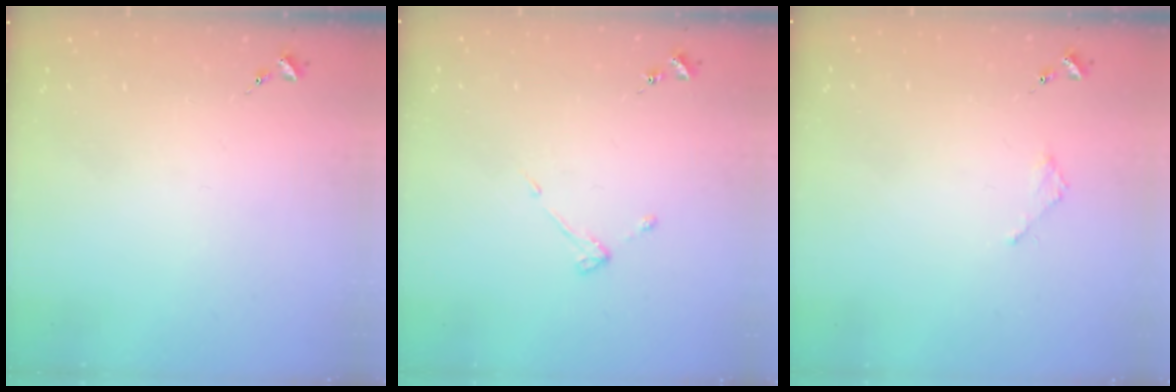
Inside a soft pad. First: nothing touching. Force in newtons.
{"total": 3.0, "press": 3.0, "slide": 0.6}
{"total": 2.1, "press": 2.1, "slide": 0.2}